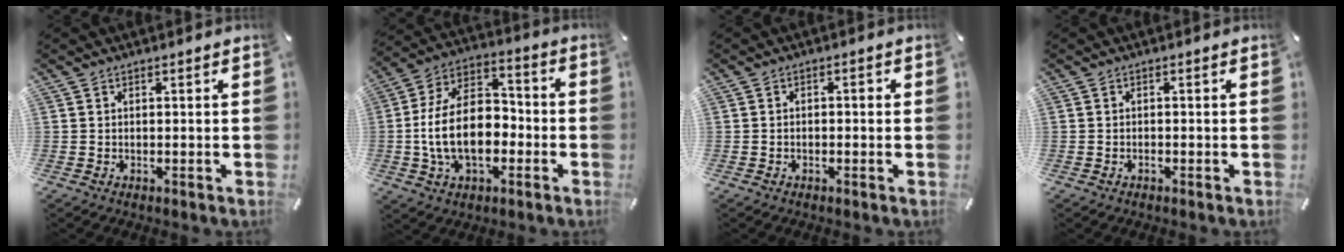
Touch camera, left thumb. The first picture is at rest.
{"total": 17.4, "force": [-3.3, 11.2, 12.8], "torque": [-0.254, 0.012, -0.063]}
{"total": 1.4, "force": [-0.7, 0.7, 1.0], "torque": [-0.020, 0.006, -0.015]}
{"total": 0.5, "force": [-0.4, 0.2, 0.3], "torque": [-0.007, -0.001, -0.007]}